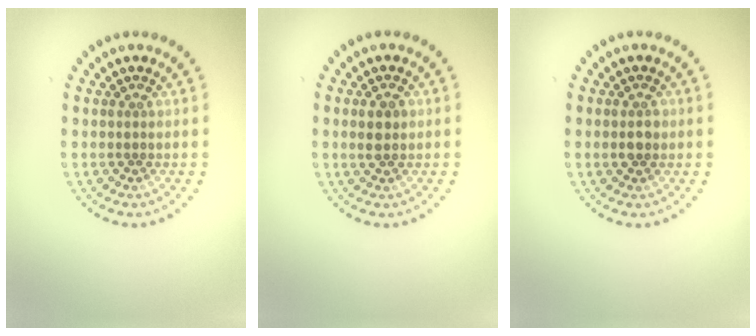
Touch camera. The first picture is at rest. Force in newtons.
{"total": 1.7, "press": 1.7, "slide": 0.2}
{"total": 1.3, "press": 1.3, "slide": 0.0}